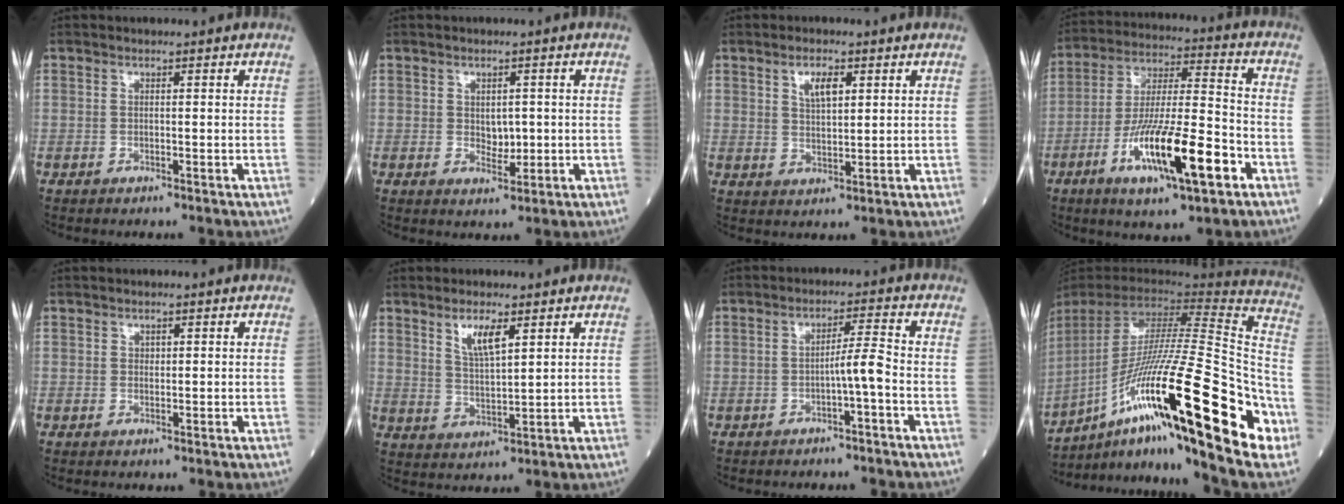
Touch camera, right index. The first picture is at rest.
{"total": 2.8, "force": [0.0, 1.8, 2.2], "torque": [-0.028, -0.003, 0.006]}
{"total": 4.0, "force": [1.9, 1.5, 3.2], "torque": [-0.060, 0.001, 0.035]}
{"total": 16.8, "force": [-7.0, 2.5, 15.0], "torque": [-0.280, -0.012, -0.116]}
{"total": 0.6, "force": [0.3, 0.5, 0.3], "torque": [-0.001, -0.001, 0.004]}
{"total": 5.1, "force": [2.9, 1.1, 4.1], "torque": [-0.082, -0.004, 0.059]}
{"total": 3.5, "force": [-1.4, -0.4, 3.2], "torque": [-0.048, 0.004, -0.024]}
{"total": 36.7, "force": [-14.5, 4.4, 33.5], "torque": [-0.518, -0.029, -0.260]}